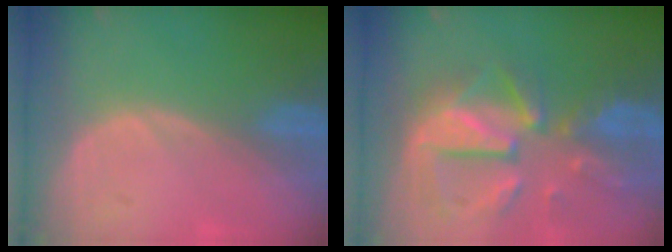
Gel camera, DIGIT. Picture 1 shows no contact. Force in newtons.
{"total": 12.0, "press": 10.4, "slide": 5.9}